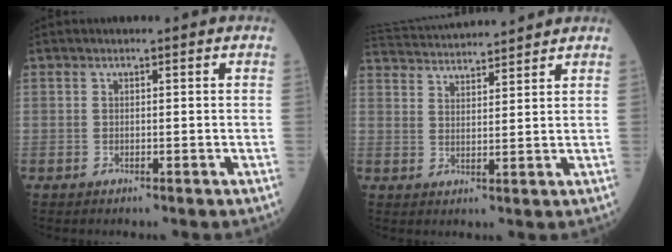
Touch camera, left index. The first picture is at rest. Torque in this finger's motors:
{"motor_torque": [0.87, -1.13, 0.07, 0.05]}